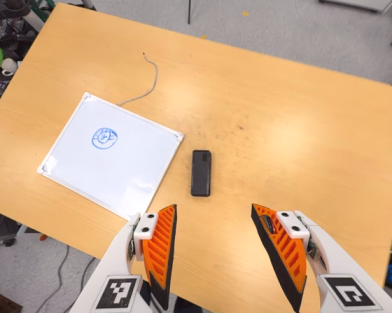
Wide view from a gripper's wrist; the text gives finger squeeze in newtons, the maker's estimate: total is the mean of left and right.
{"total": 0.0}